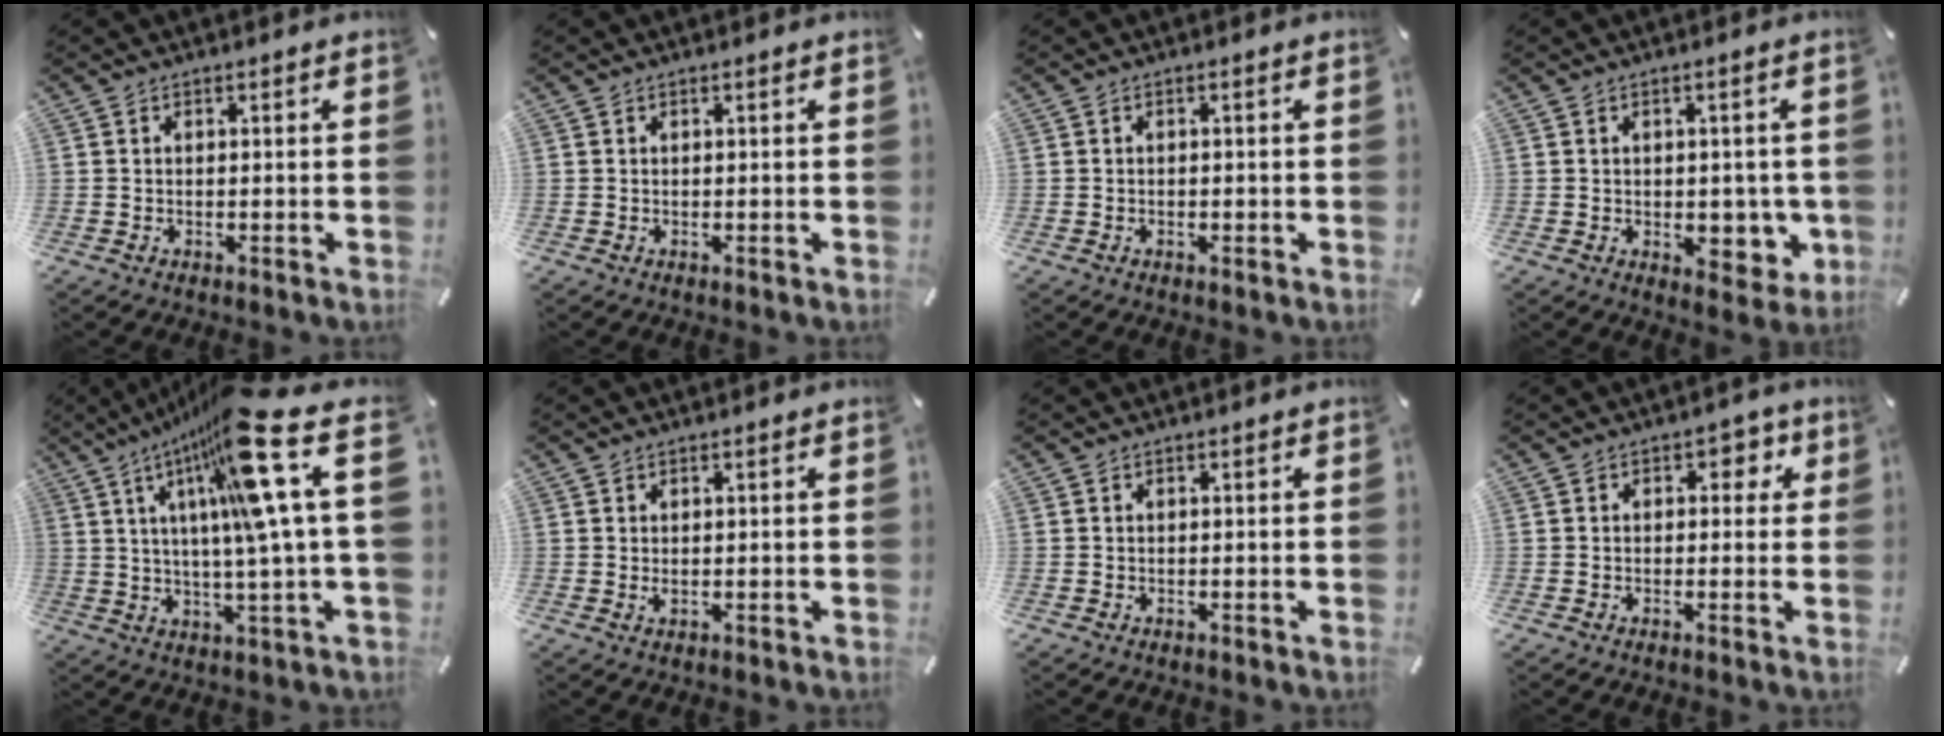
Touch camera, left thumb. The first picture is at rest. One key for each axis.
{"total": 0.0}
{"total": 0.7, "fx": -0.2, "fy": 0.3, "fz": 0.6, "tx": -0.012, "ty": -0.001, "tz": -0.004}
{"total": 7.3, "fx": -1.0, "fy": 4.5, "fz": 5.7, "tx": -0.052, "ty": -0.002, "tz": -0.013}
{"total": 21.6, "fx": 9.4, "fy": 1.7, "fz": 19.3, "tx": -0.310, "ty": -0.064, "tz": 0.136}
{"total": 1.0, "fx": 0.2, "fy": 0.2, "fz": 1.0, "tx": -0.018, "ty": -0.003, "tz": 0.004}
{"total": 0.0}
{"total": 3.2, "fx": 0.6, "fy": 2.5, "fz": 2.0, "tx": -0.012, "ty": -0.001, "tz": -0.002}